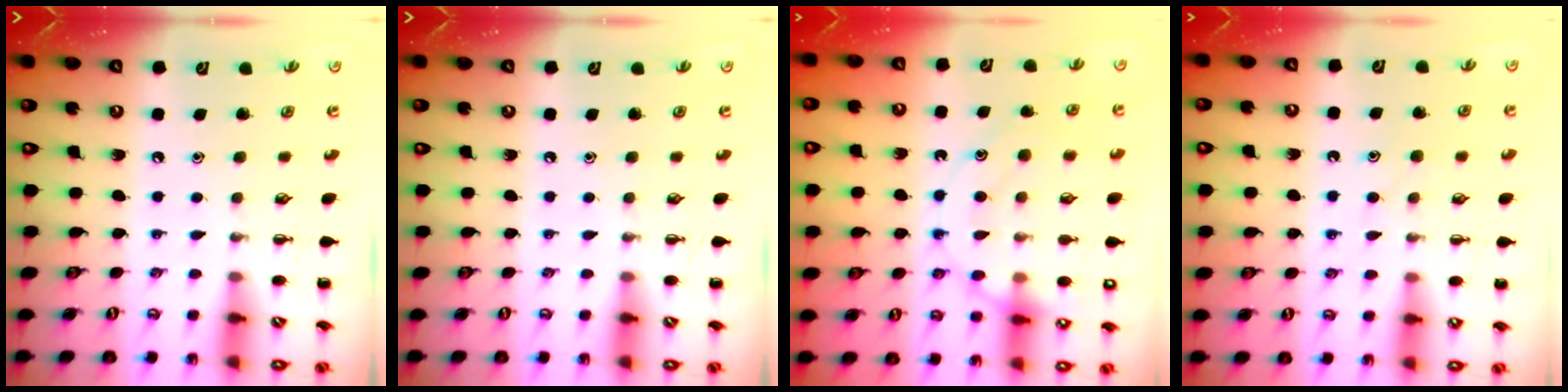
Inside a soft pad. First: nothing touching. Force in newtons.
{"total": 0.0}
{"total": 17.1, "press": 17.1, "slide": 1.1}
{"total": 8.4, "press": 8.4, "slide": 1.0}